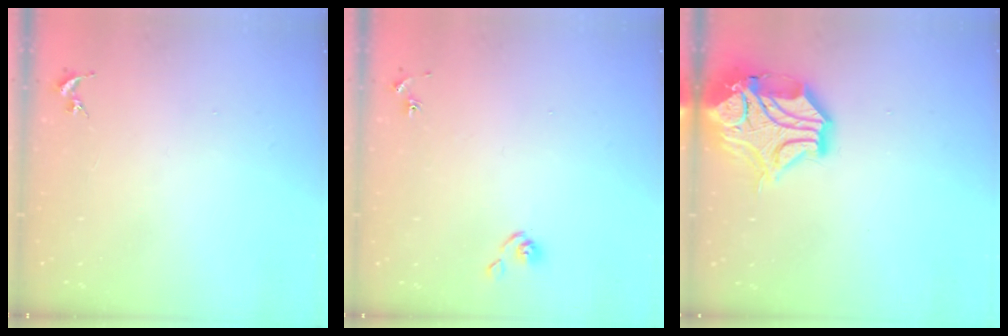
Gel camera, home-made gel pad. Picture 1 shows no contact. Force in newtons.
{"total": 5.5, "press": 5.4, "slide": 0.5}
{"total": 17.6, "press": 17.4, "slide": 2.6}